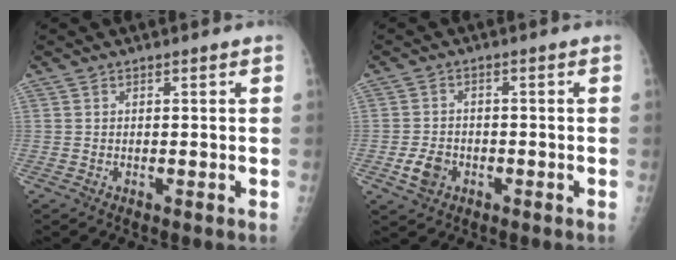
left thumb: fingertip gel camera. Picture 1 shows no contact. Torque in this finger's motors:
{"motor_torque": [-0.42, 0.44, 0.05, 0.01, 0.01]}